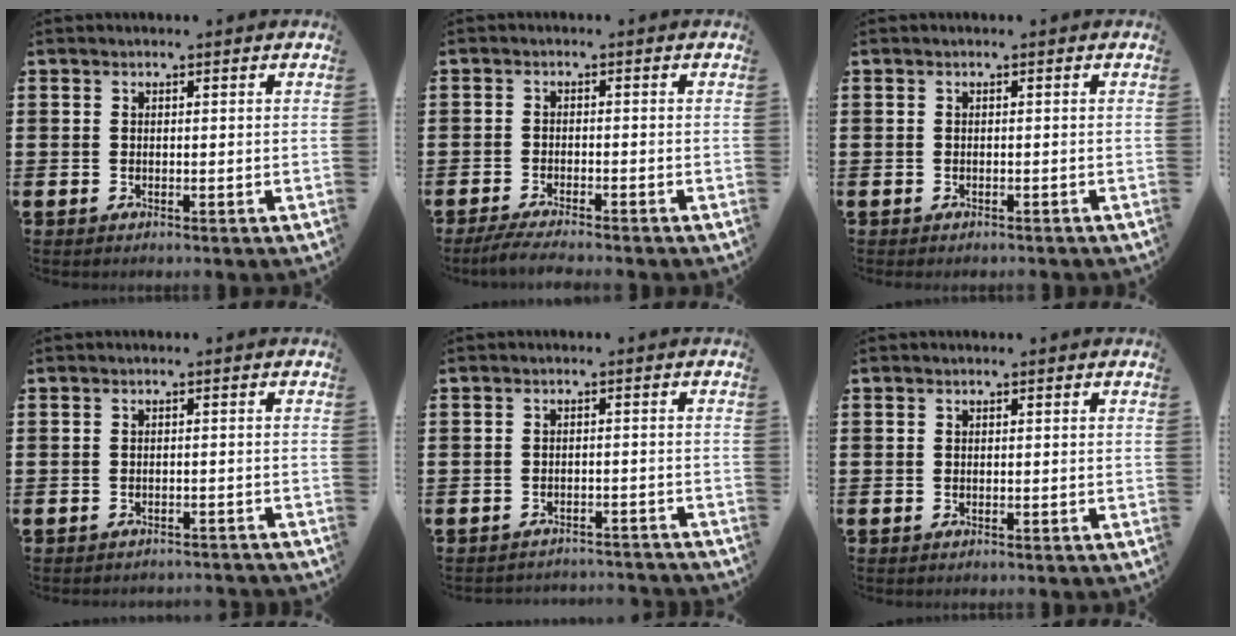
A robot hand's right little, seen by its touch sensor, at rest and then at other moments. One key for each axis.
{"total": 2.4, "fx": -2.0, "fy": 0.0, "fz": 1.3, "tx": -0.020, "ty": 0.002, "tz": -0.036}
{"total": 0.0}
{"total": 1.0, "fx": -1.0, "fy": 0.0, "fz": 0.0, "tx": -0.003, "ty": 0.001, "tz": -0.021}
{"total": 1.7, "fx": -1.7, "fy": -0.1, "fz": -0.1, "tx": -0.004, "ty": 0.004, "tz": -0.037}
{"total": 0.0}